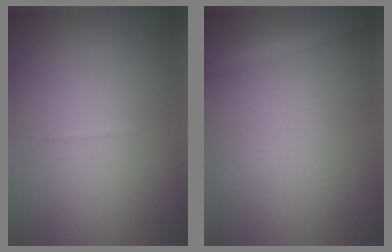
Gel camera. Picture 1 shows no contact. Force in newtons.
{"total": 1.3, "press": 1.3, "slide": 0.1}